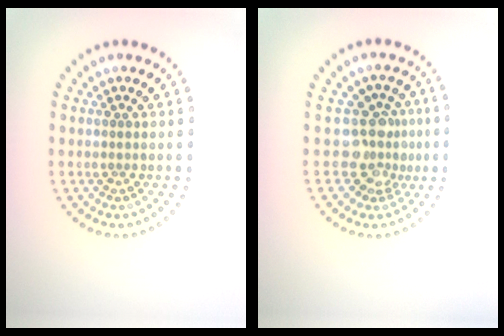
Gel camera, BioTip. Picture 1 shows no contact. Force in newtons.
{"total": 3.6, "press": 2.8, "slide": 2.3}